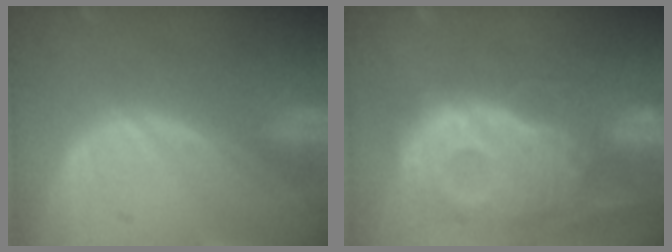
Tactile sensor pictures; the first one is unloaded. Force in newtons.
{"total": 13.5, "press": 11.7, "slide": 6.7}